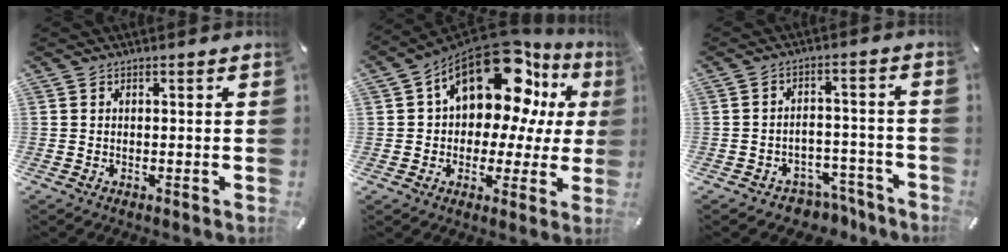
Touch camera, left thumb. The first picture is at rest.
{"total": 20.6, "force": [10.4, 11.3, 13.8], "torque": [-0.236, -0.070, 0.173]}
{"total": 5.2, "force": [-3.3, 3.9, 1.2], "torque": [-0.016, 0.025, -0.058]}